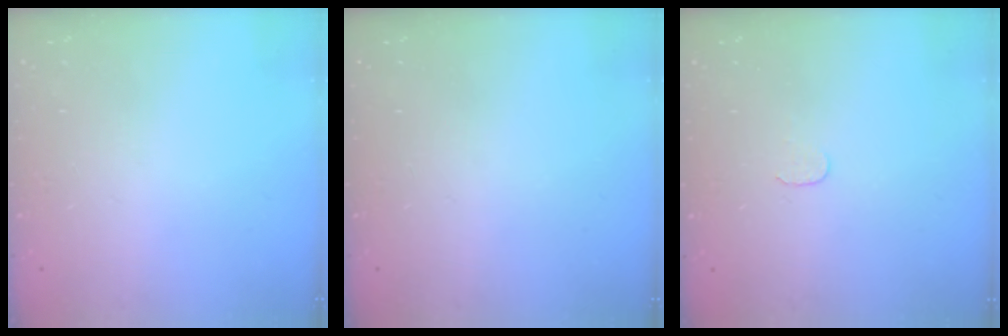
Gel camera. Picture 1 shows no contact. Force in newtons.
{"total": 0.0}
{"total": 3.7, "press": 3.7, "slide": 0.4}